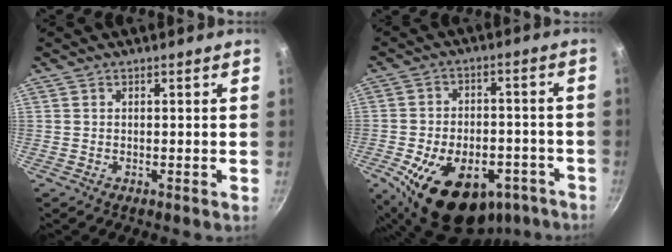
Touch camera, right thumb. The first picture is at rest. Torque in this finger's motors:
{"motor_torque": [0.10, 1.35, 1.20, -1.57, 0.54]}